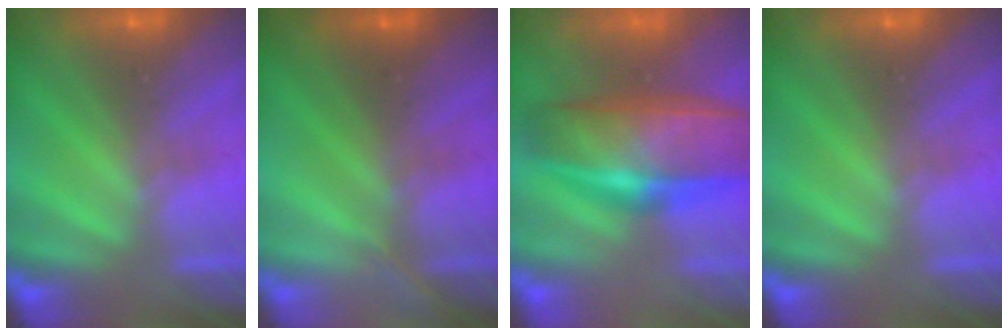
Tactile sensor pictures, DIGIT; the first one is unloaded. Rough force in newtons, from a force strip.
{"total": 1.4}
{"total": 9.3}
{"total": 0.0}